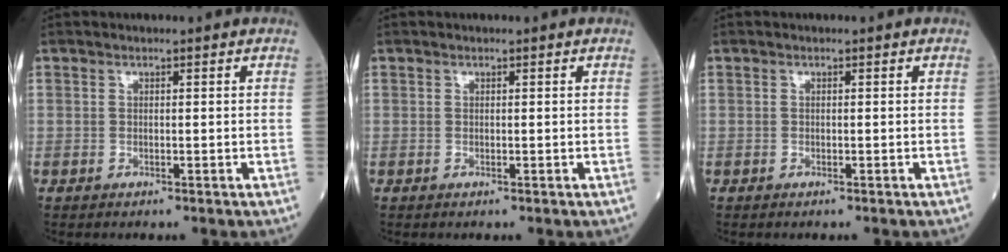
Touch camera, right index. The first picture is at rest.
{"total": 0.0}
{"total": 0.0}